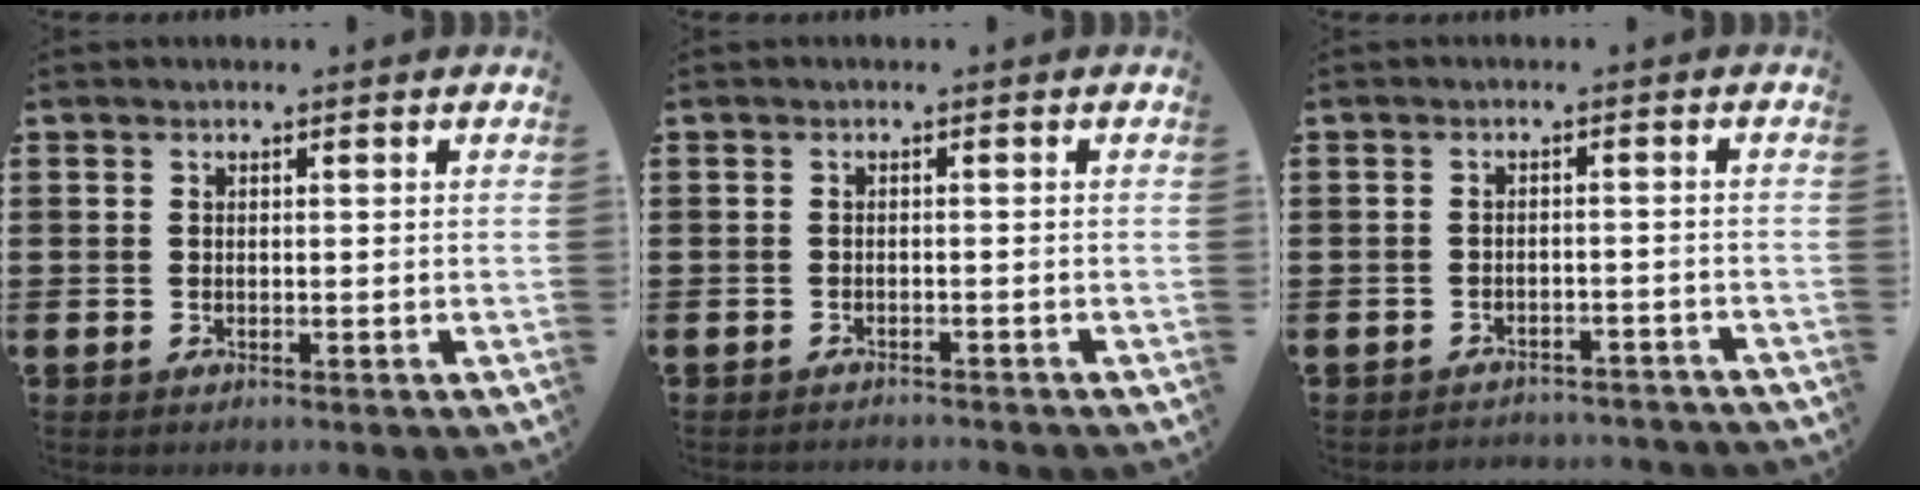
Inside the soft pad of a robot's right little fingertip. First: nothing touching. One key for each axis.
{"total": 0.8, "fx": -0.8, "fy": -0.1, "fz": -0.1, "tx": 0.000, "ty": -0.001, "tz": -0.017}
{"total": 2.0, "fx": -2.0, "fy": 0.0, "fz": -0.2, "tx": -0.003, "ty": 0.003, "tz": -0.044}